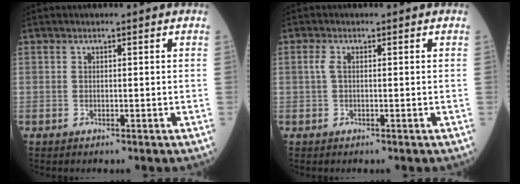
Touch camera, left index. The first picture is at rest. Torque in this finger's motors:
{"motor_torque": [0.34, -0.23, 0.10, 0.04]}